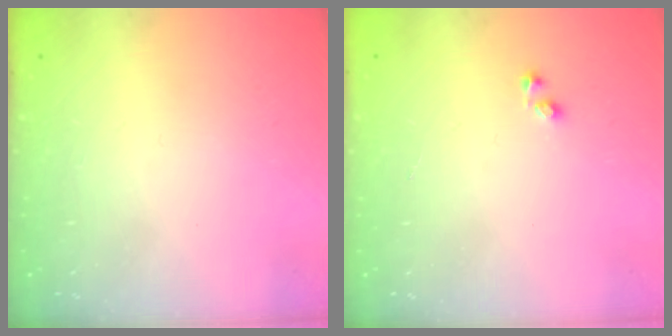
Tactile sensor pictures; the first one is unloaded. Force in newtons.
{"total": 1.0, "press": 0.9, "slide": 0.5}